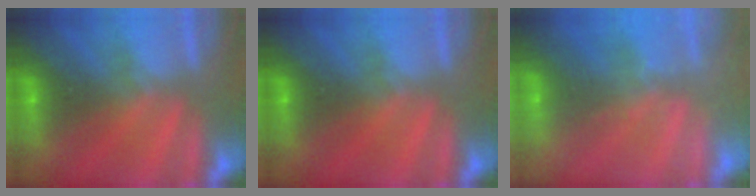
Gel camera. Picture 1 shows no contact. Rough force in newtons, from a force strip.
{"total": 0.0}
{"total": 2.3}